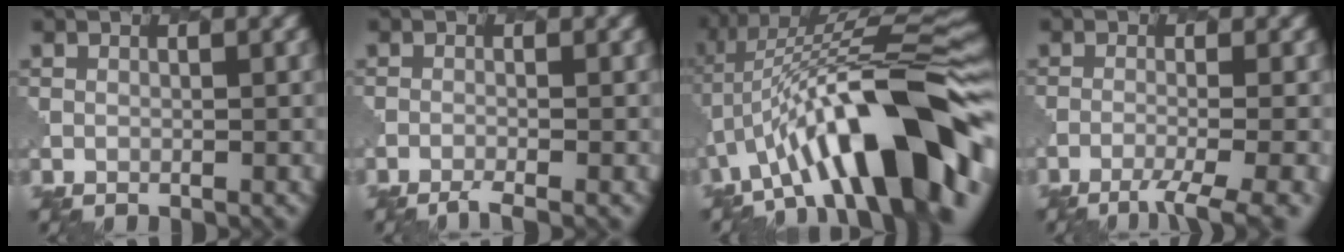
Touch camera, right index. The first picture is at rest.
{"total": 1.7, "force": [-1.4, 0.3, 1.0], "torque": [-0.014, -0.001, -0.033]}
{"total": 14.6, "force": [-4.3, 4.6, 13.2], "torque": [-0.177, 0.040, -0.069]}
{"total": 4.3, "force": [-2.5, 0.9, 3.4], "torque": [-0.052, -0.004, -0.046]}